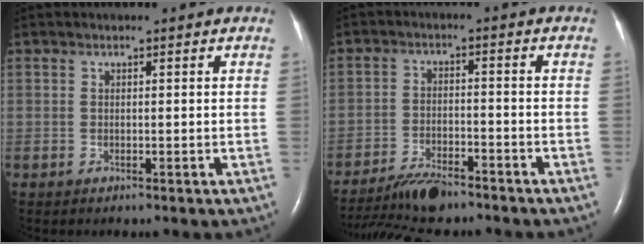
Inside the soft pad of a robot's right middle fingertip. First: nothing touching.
{"total": 8.6, "force": [-7.6, 1.7, 3.9], "torque": [-0.073, -0.018, -0.133]}